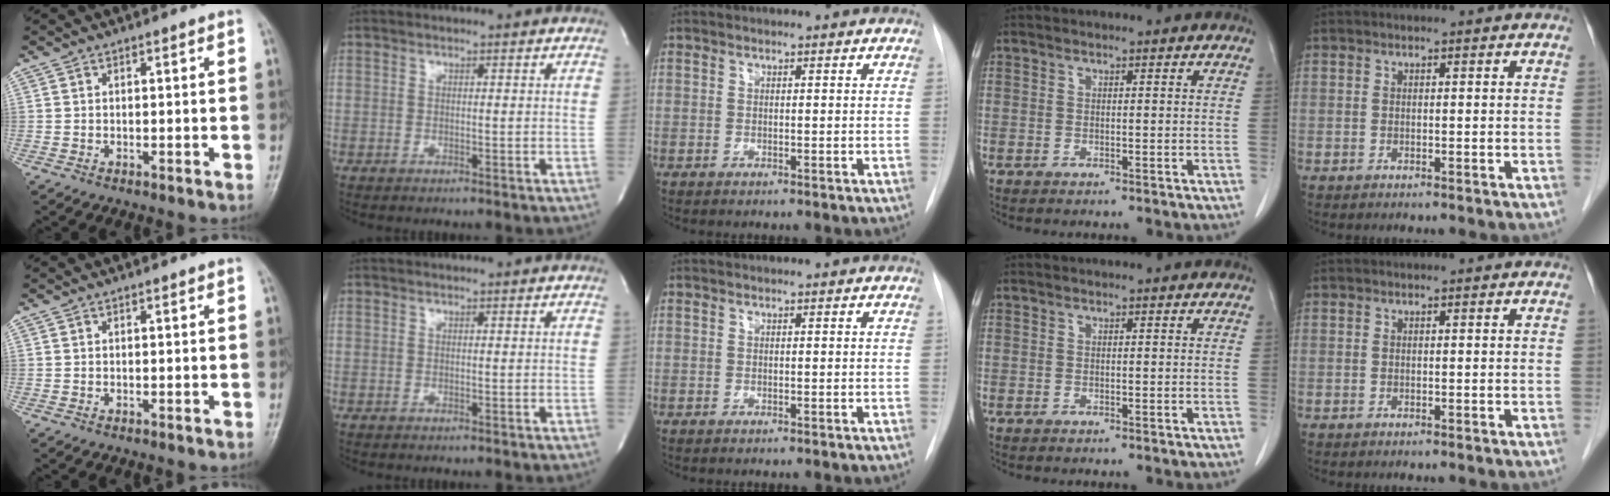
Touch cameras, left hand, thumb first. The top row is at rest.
{}